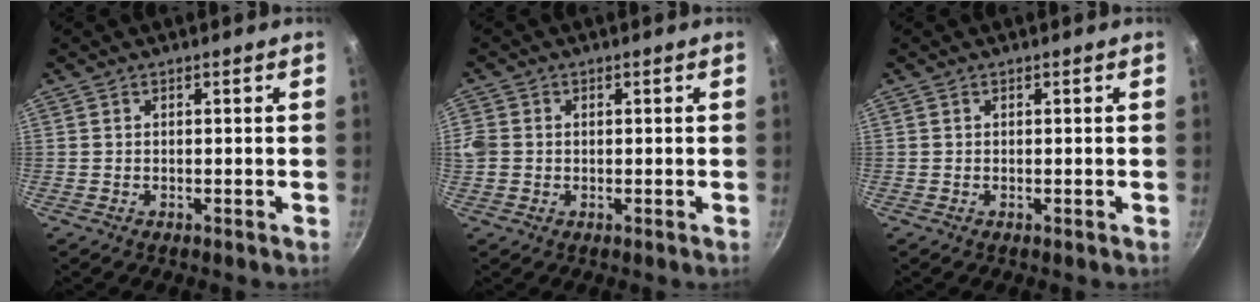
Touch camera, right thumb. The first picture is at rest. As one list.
[{"total": 3.8, "force": [0.0, 3.3, 1.8], "torque": [-0.035, 0.003, -0.003]}, {"total": 0.0}]